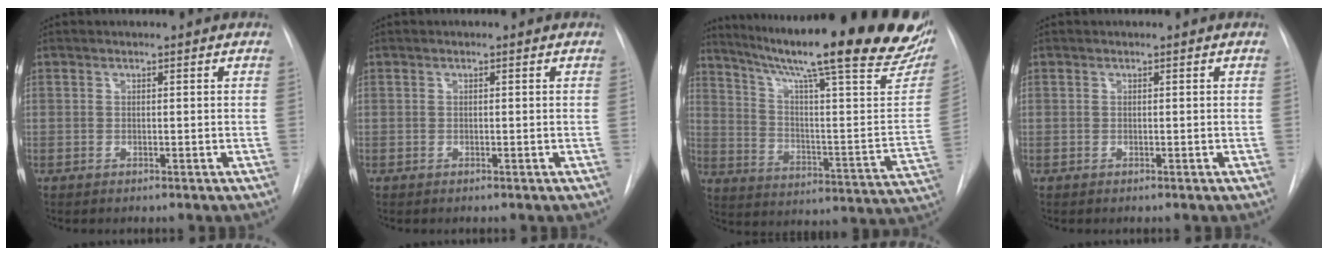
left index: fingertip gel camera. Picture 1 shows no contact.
{"total": 0.0}
{"total": 32.9, "force": [25.1, 3.9, 20.9], "torque": [-0.259, -0.060, 0.332]}
{"total": 0.0}